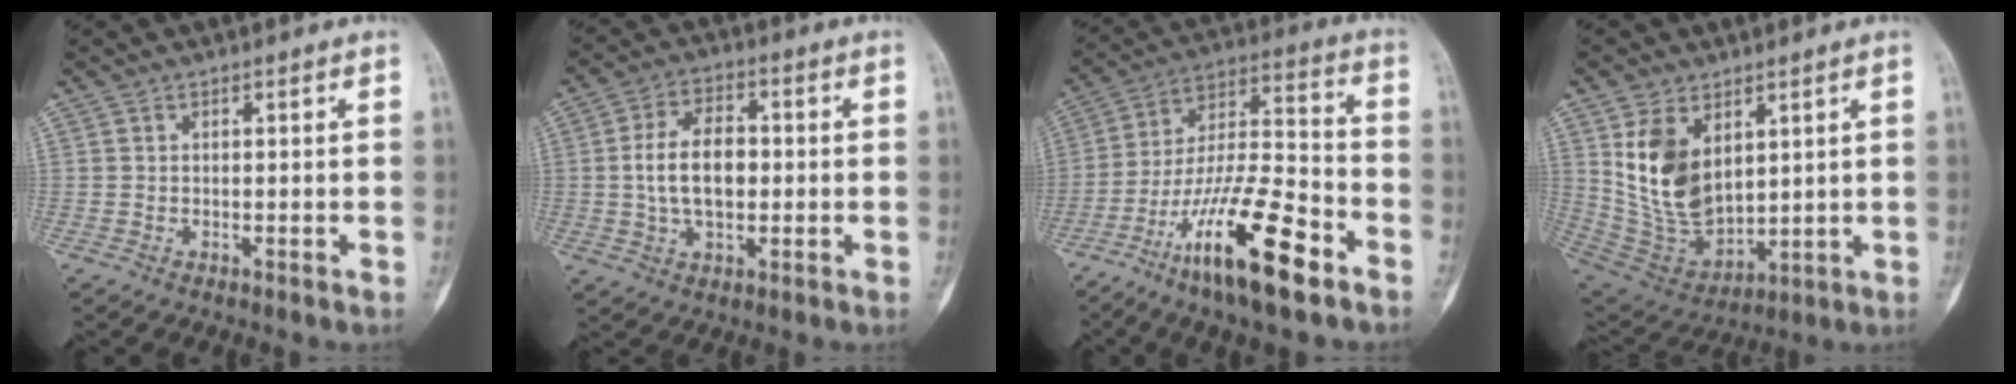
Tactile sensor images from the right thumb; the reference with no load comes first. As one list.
[{"total": 10.1, "force": [0.0, 6.0, 8.1], "torque": [-0.136, 0.014, -0.003]}, {"total": 19.8, "force": [-11.0, 4.7, 15.8], "torque": [-0.304, 0.062, -0.193]}, {"total": 14.3, "force": [4.7, 8.9, 10.1], "torque": [-0.163, -0.028, 0.116]}]